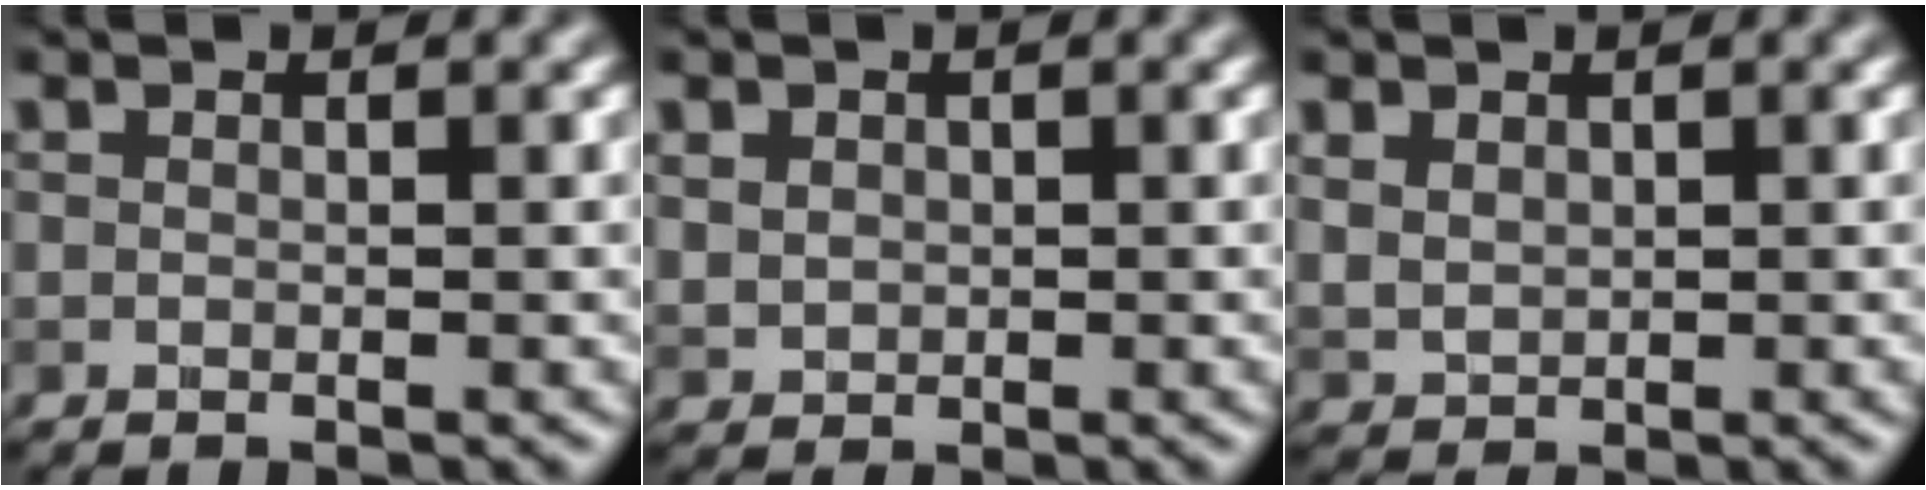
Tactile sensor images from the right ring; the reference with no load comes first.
{"total": 1.7, "force": [0.5, 1.4, 0.7], "torque": [-0.011, -0.004, 0.015]}
{"total": 1.9, "force": [0.9, 1.4, 0.9], "torque": [-0.021, -0.002, 0.022]}